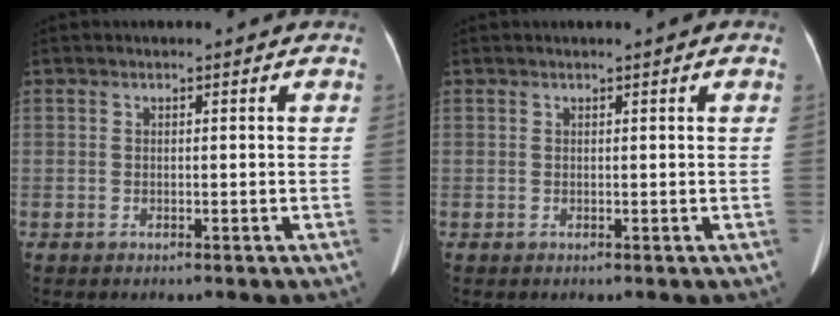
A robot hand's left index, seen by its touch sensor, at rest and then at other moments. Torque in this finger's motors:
{"motor_torque": [0.54, -0.74, 0.03, 0.04]}